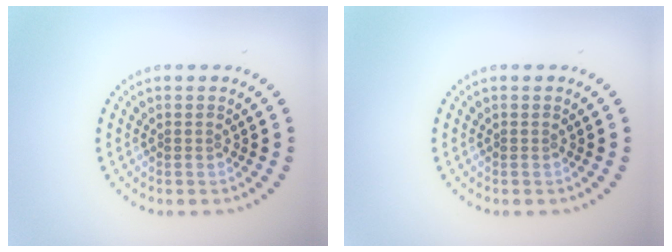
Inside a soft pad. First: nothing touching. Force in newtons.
{"total": 0.0}